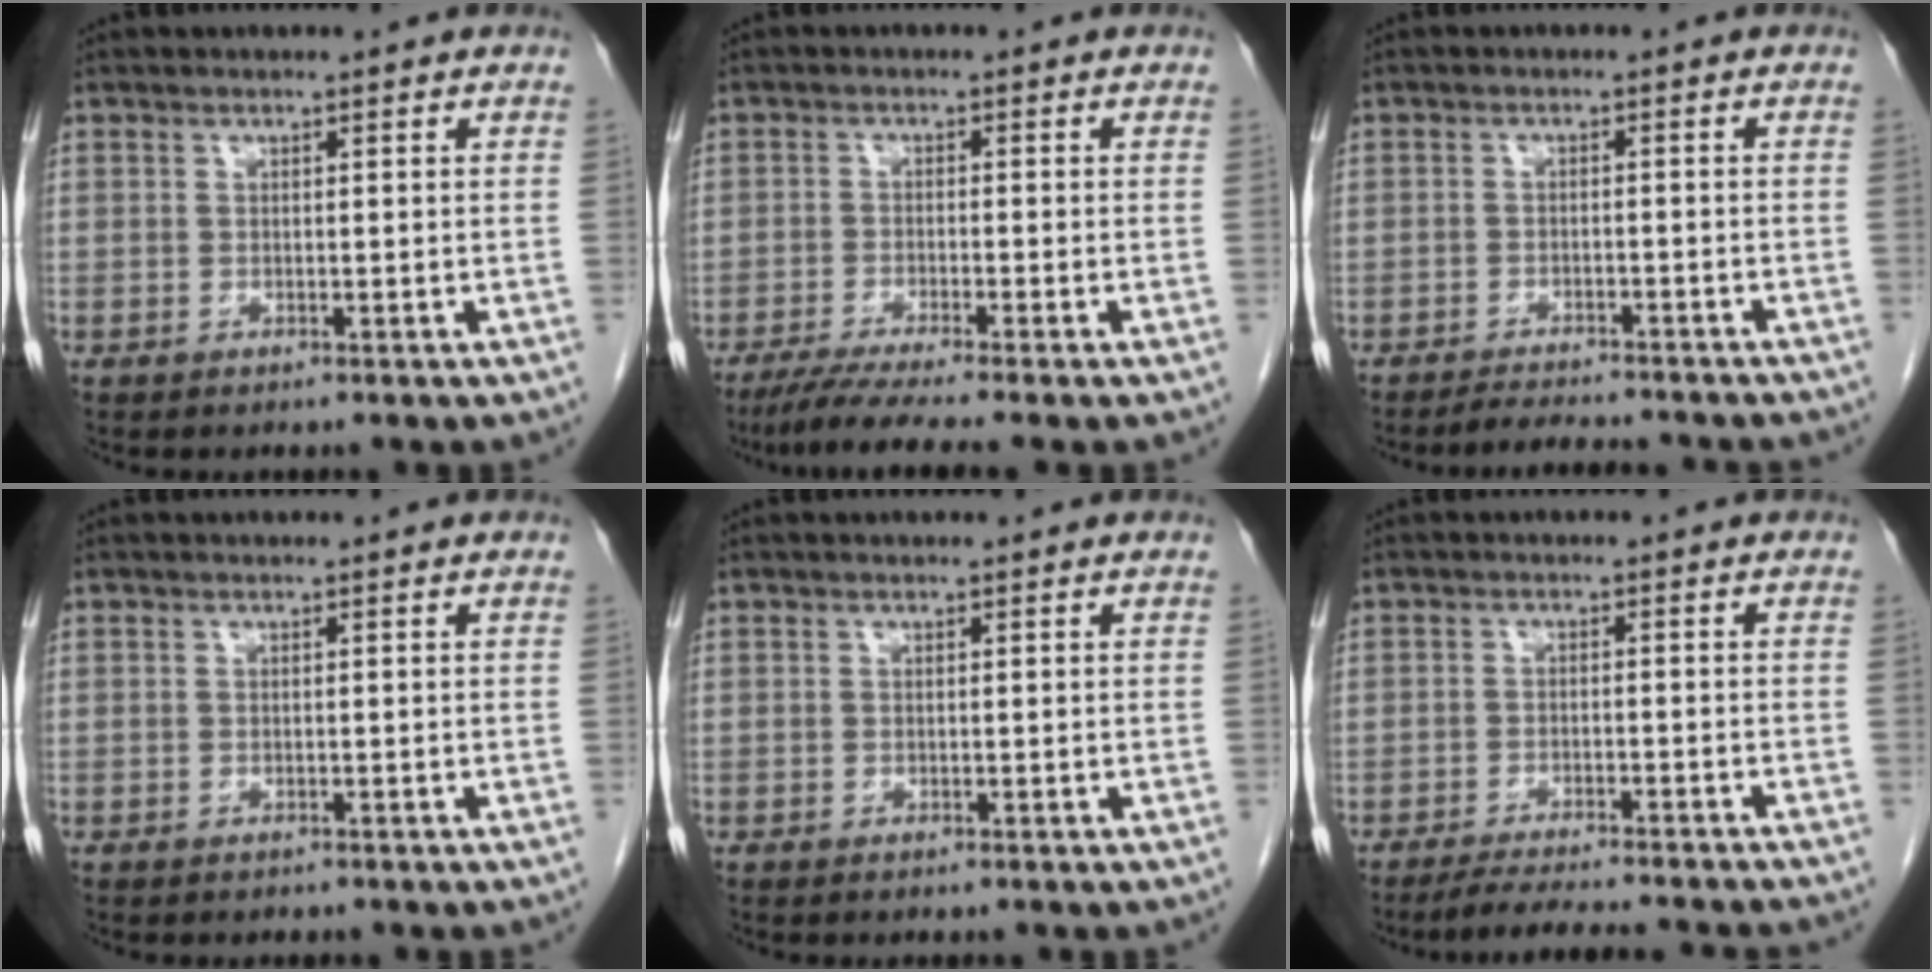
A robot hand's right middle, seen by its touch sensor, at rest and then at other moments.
{"total": 6.6, "force": [-5.3, -0.9, 3.9], "torque": [-0.061, -0.021, -0.090]}
{"total": 8.4, "force": [-7.8, 1.4, 2.9], "torque": [-0.039, -0.006, -0.102]}
{"total": 1.5, "force": [-1.3, 0.6, 0.3], "torque": [-0.011, -0.002, -0.014]}
{"total": 0.0}
{"total": 12.3, "force": [-11.3, 0.9, 4.9], "torque": [-0.064, -0.013, -0.150]}